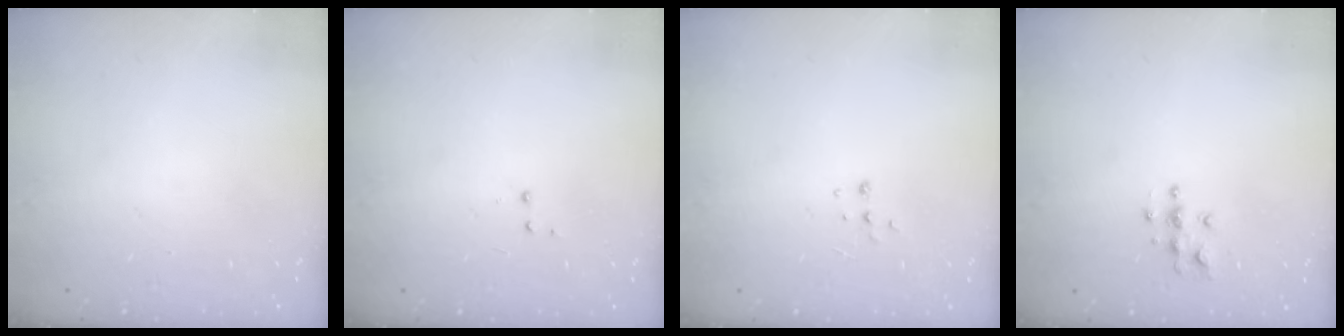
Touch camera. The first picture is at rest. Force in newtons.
{"total": 2.9, "press": 2.8, "slide": 0.7}
{"total": 4.6, "press": 4.5, "slide": 0.8}
{"total": 3.8, "press": 3.8, "slide": 0.3}